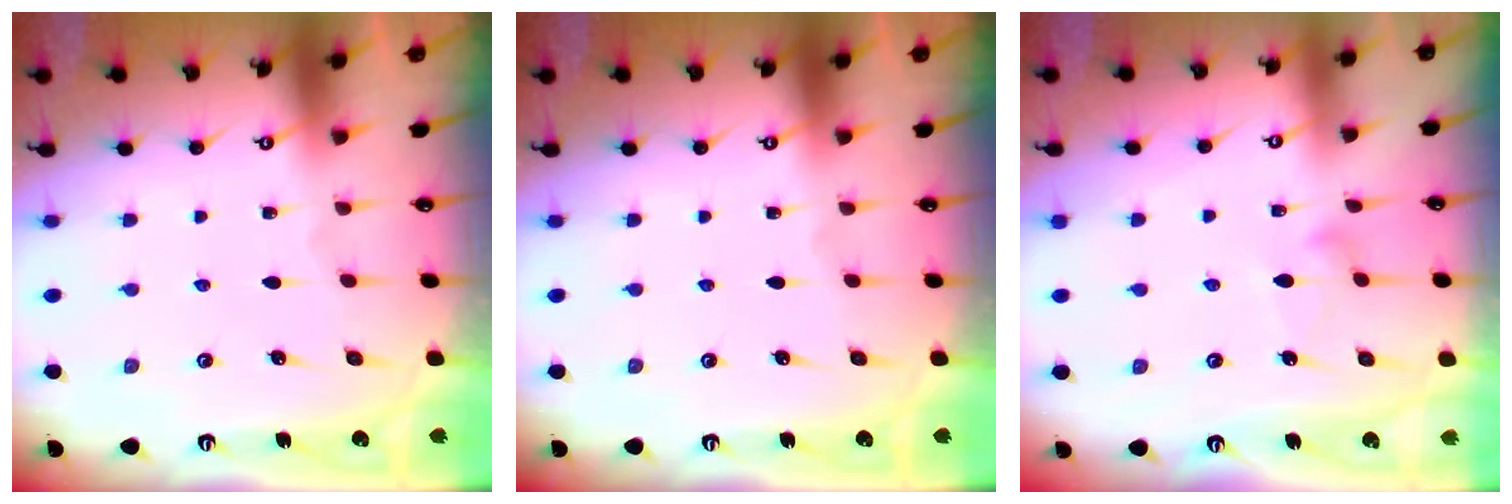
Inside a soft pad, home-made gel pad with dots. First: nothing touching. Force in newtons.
{"total": 0.0}
{"total": 9.4, "press": 9.4, "slide": 0.4}